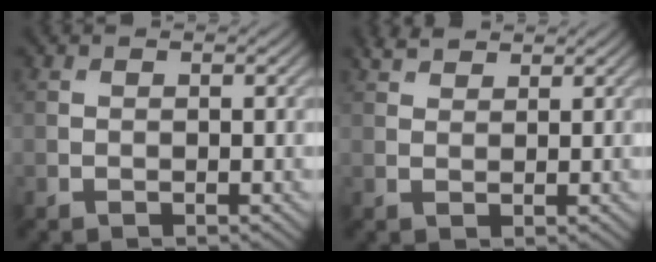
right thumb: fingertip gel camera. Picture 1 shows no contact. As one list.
[{"total": 2.2, "force": [1.9, 0.8, 0.8], "torque": [-0.022, 0.006, 0.043]}]